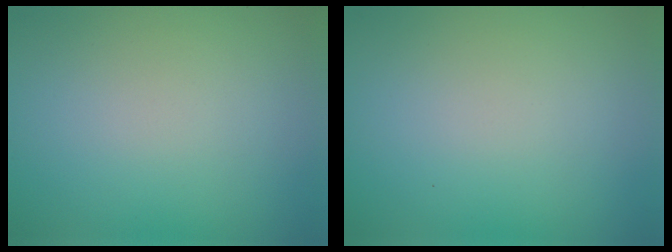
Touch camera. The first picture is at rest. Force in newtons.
{"total": 0.0}